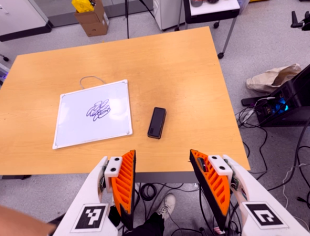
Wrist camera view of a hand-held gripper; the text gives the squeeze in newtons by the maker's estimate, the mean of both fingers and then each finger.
{"total": 0.0}